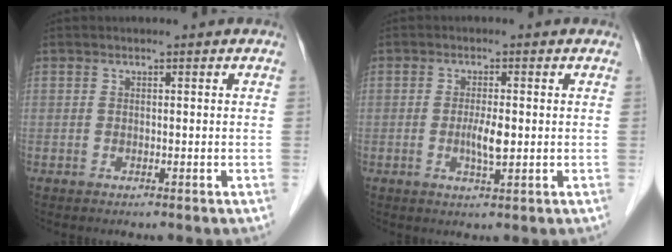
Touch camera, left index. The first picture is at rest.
{"total": 3.2, "force": [-0.3, 0.6, 3.1], "torque": [-0.061, -0.004, -0.004]}